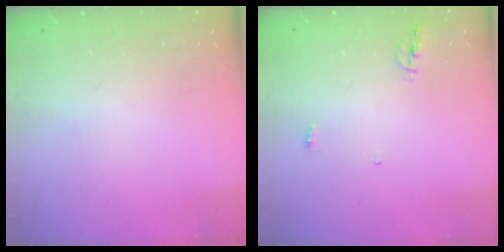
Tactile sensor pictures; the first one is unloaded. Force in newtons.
{"total": 4.3, "press": 4.1, "slide": 1.0}